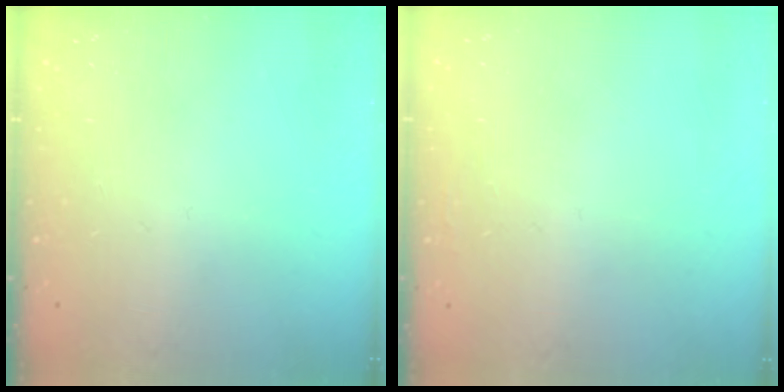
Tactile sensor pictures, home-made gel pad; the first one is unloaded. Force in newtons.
{"total": 1.8, "press": 1.7, "slide": 0.4}